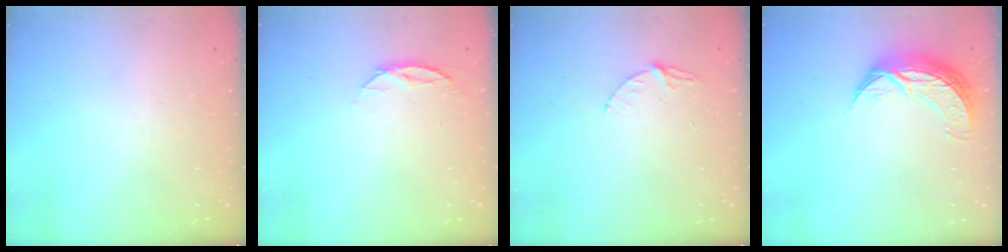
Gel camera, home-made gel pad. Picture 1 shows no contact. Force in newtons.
{"total": 4.4, "press": 4.3, "slide": 0.5}
{"total": 5.3, "press": 5.3, "slide": 0.5}
{"total": 10.3, "press": 10.2, "slide": 0.7}